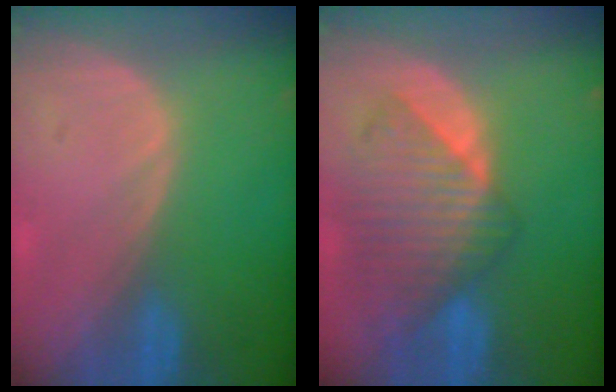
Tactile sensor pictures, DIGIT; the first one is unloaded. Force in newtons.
{"total": 9.5, "press": 8.4, "slide": 4.6}